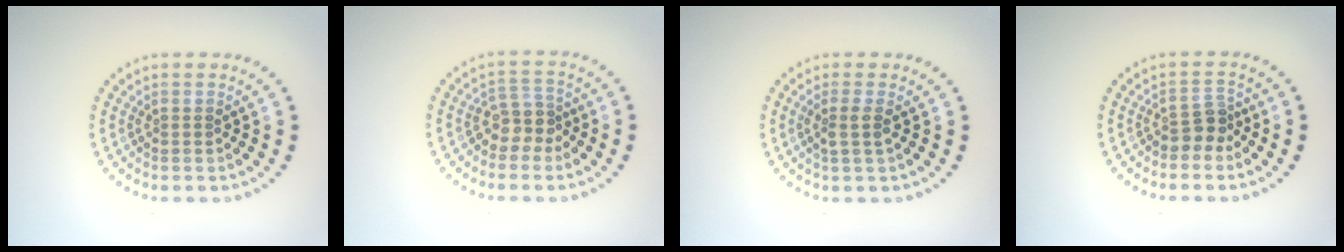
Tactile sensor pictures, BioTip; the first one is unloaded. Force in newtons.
{"total": 2.5, "press": 2.1, "slide": 1.5}
{"total": 1.5, "press": 1.3, "slide": 0.9}
{"total": 2.2, "press": 1.7, "slide": 1.4}